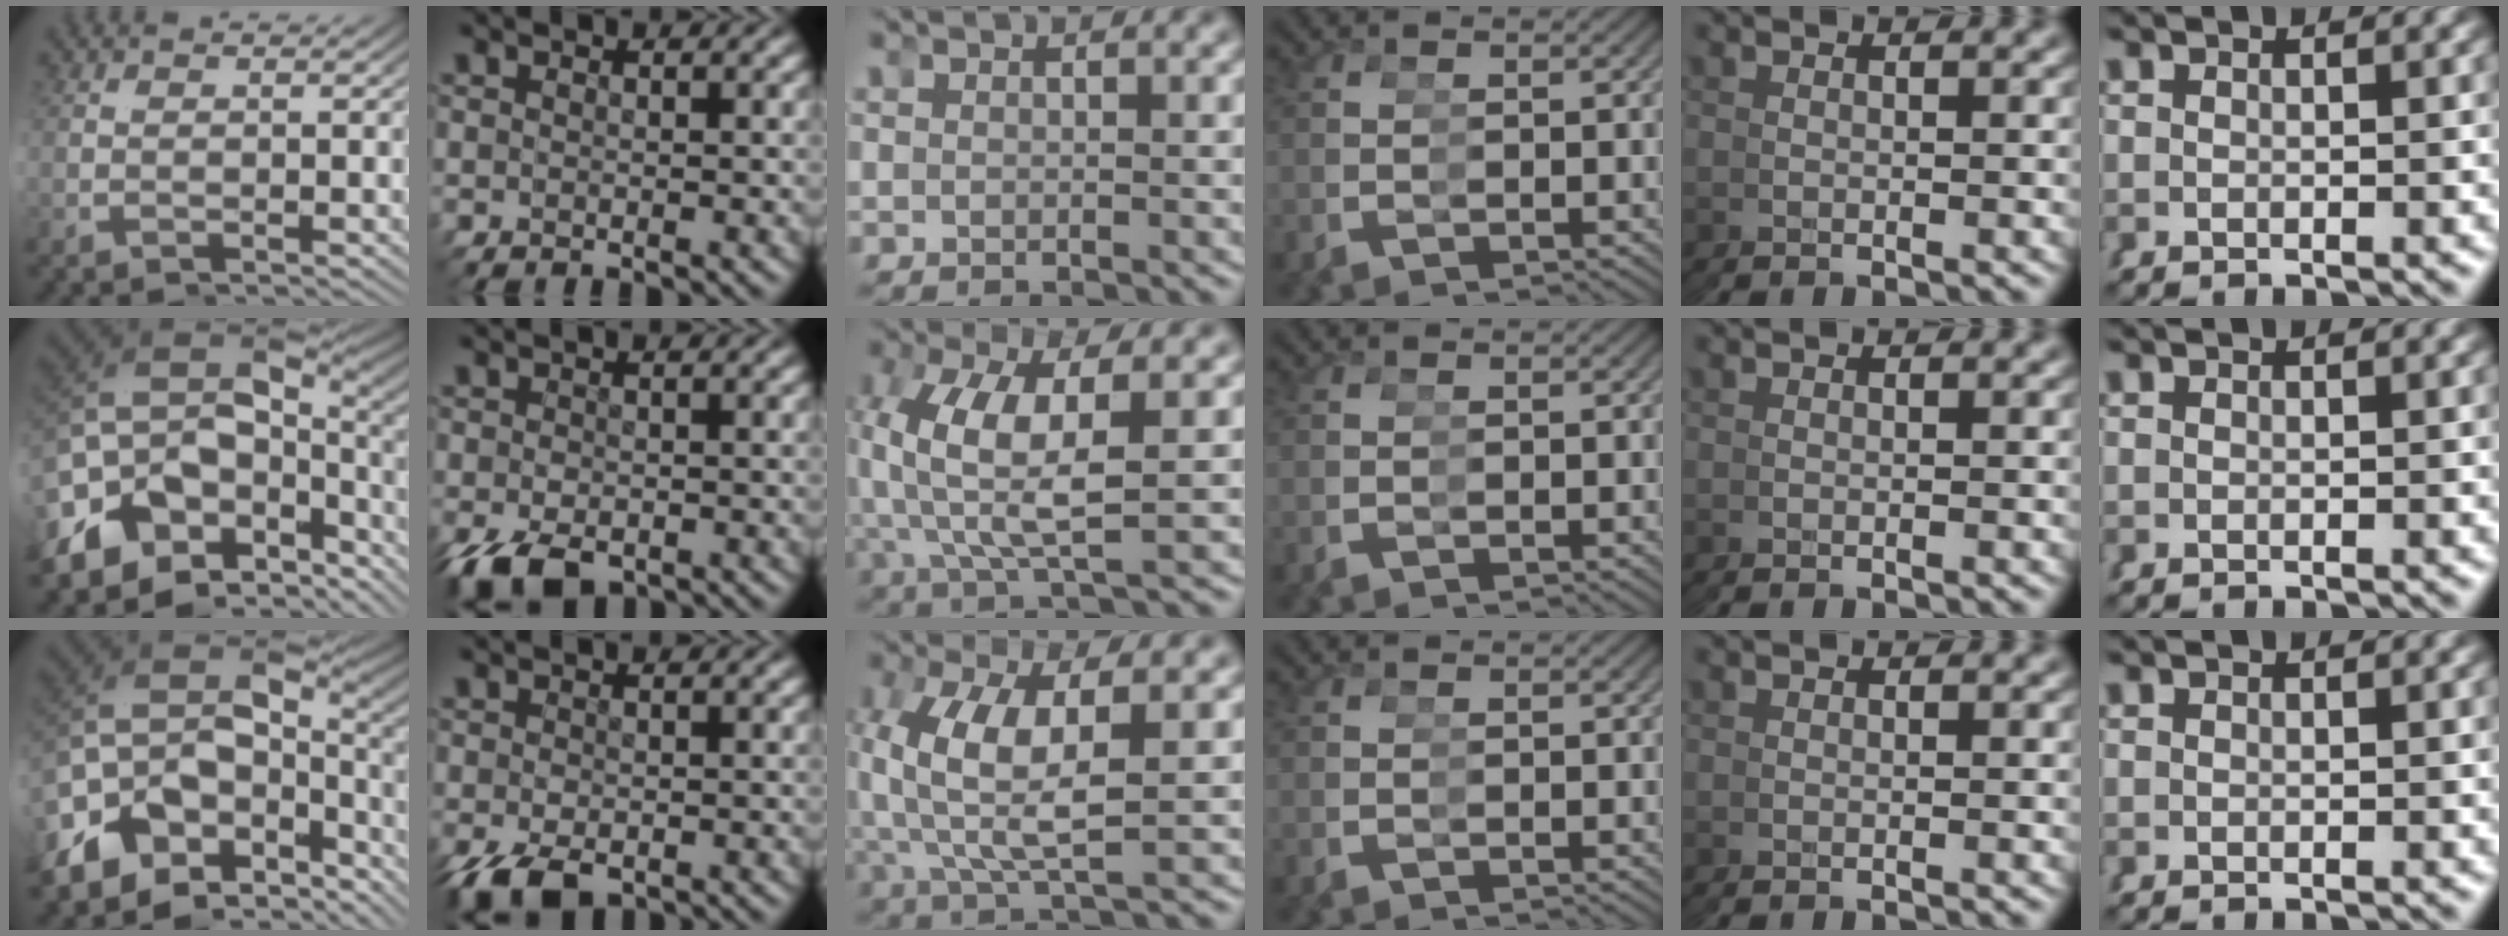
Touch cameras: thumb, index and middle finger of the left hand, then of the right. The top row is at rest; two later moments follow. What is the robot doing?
{"motion": "grasp_and_lifting", "object": "pipette"}